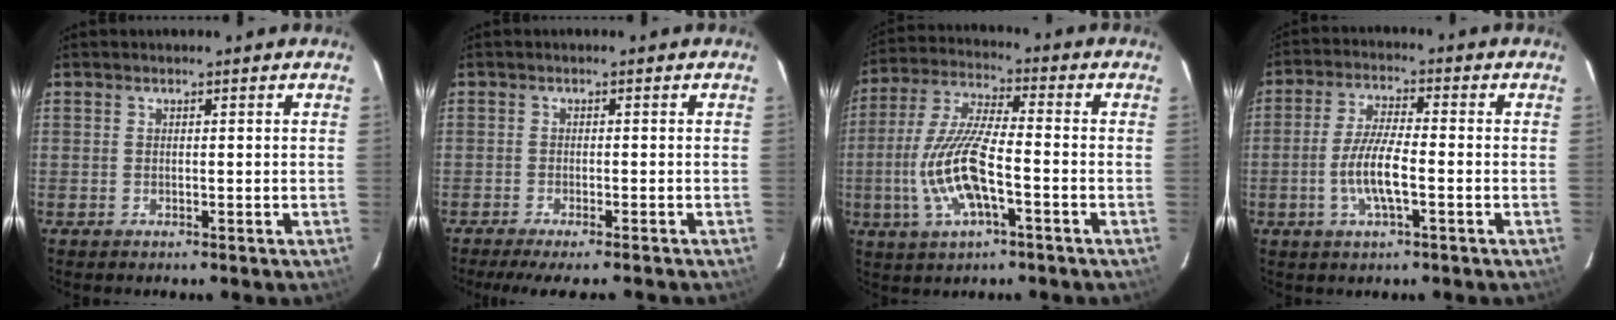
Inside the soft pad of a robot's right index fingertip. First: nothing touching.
{"total": 7.5, "force": [-6.4, 0.3, 3.8], "torque": [-0.076, -0.020, -0.100]}
{"total": 13.4, "force": [-4.0, 3.6, 12.2], "torque": [-0.259, -0.004, -0.078]}
{"total": 7.6, "force": [-2.3, 1.6, 7.0], "torque": [-0.143, -0.002, -0.045]}